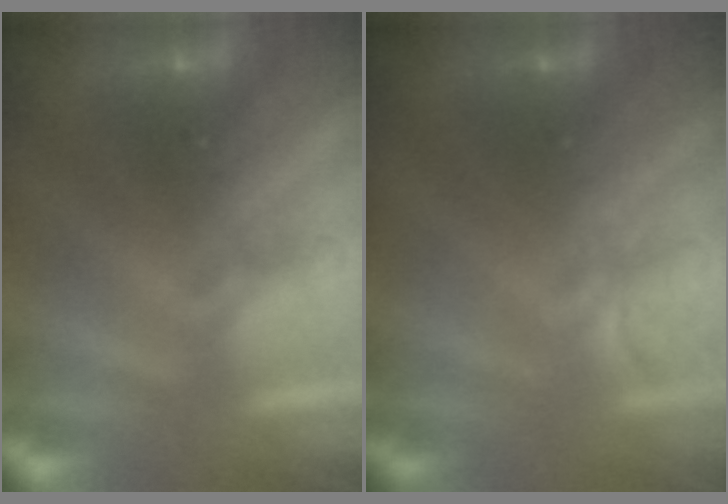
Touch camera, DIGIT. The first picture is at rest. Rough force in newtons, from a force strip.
{"total": 1.8}